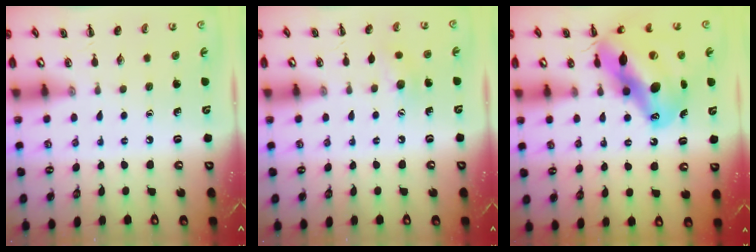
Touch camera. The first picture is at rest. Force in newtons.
{"total": 7.7, "press": 7.6, "slide": 1.5}
{"total": 19.4, "press": 18.6, "slide": 5.4}